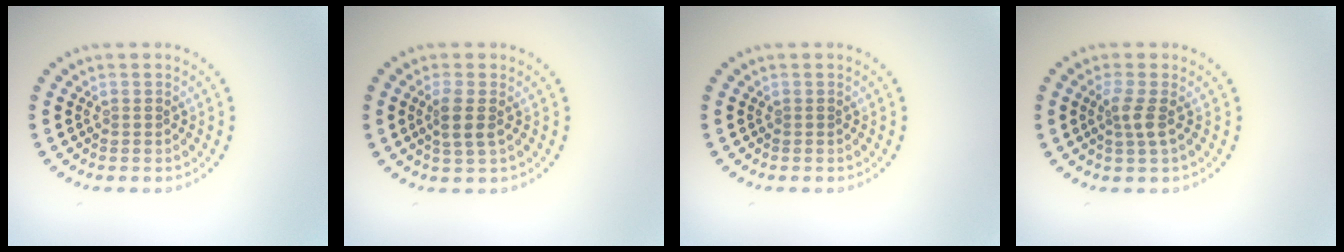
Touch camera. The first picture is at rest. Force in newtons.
{"total": 2.0, "press": 1.6, "slide": 1.2}
{"total": 0.0}
{"total": 1.9, "press": 1.4, "slide": 1.2}